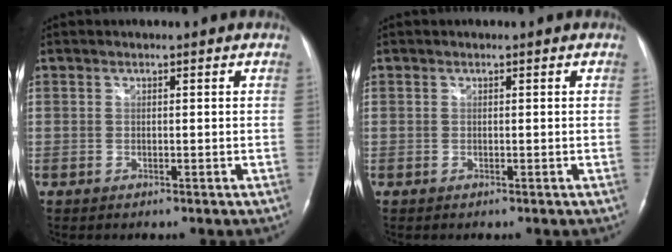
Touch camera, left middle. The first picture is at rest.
{"total": 0.0}